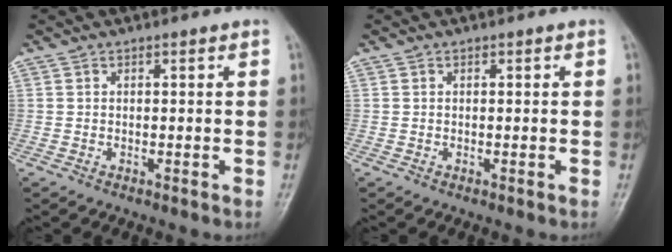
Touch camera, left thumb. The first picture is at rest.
{"total": 0.0}